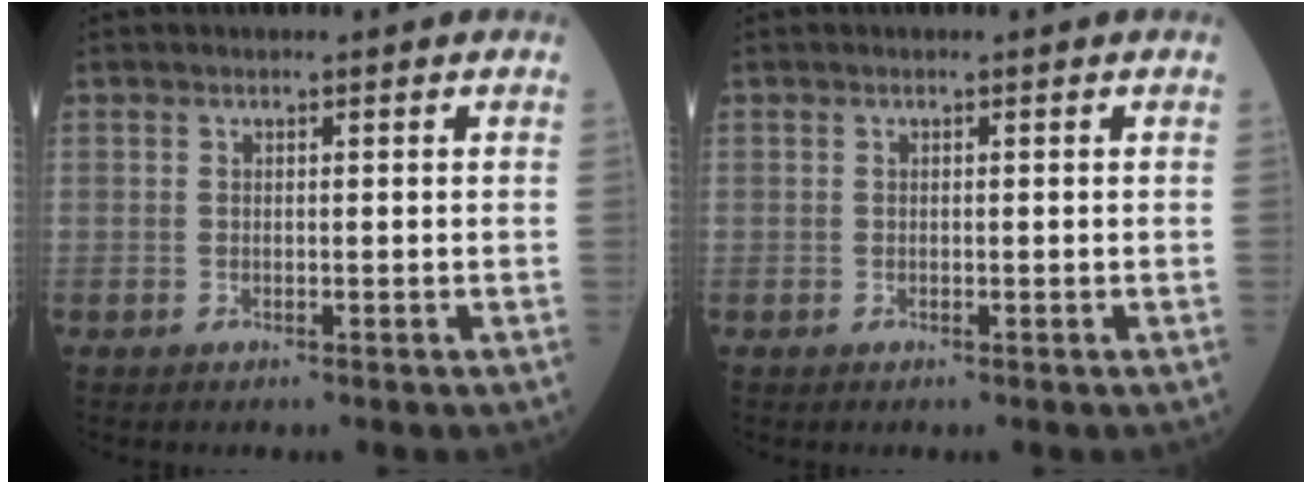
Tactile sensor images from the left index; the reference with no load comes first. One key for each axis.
{"total": 0.0}